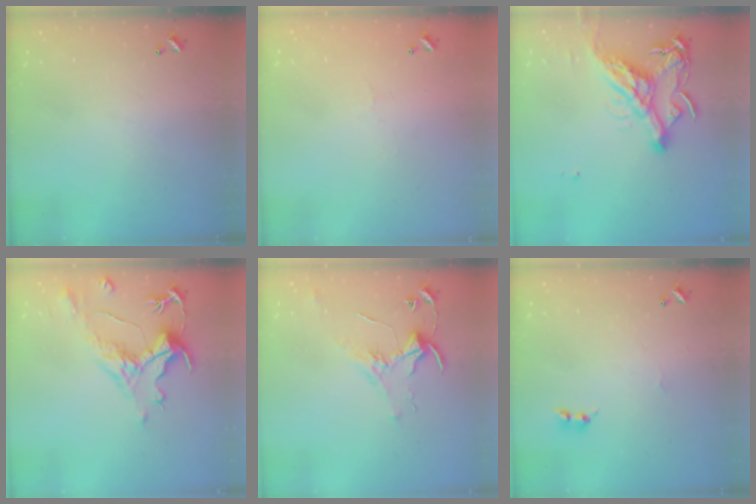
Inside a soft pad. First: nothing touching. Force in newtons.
{"total": 6.5, "press": 6.4, "slide": 0.7}
{"total": 10.7, "press": 10.6, "slide": 1.6}
{"total": 1.4, "press": 0.2, "slide": 1.4}
{"total": 2.1, "press": 2.1, "slide": 0.1}
{"total": 1.7, "press": 1.6, "slide": 0.5}